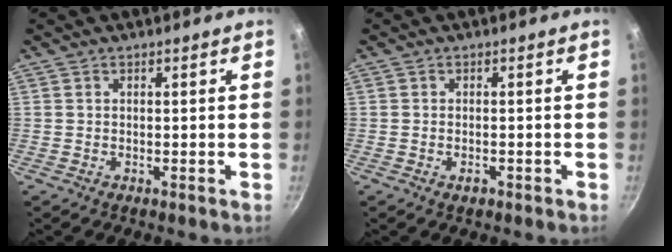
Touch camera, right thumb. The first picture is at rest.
{"total": 1.6, "force": [-0.8, 0.9, 1.1], "torque": [-0.019, 0.005, -0.013]}